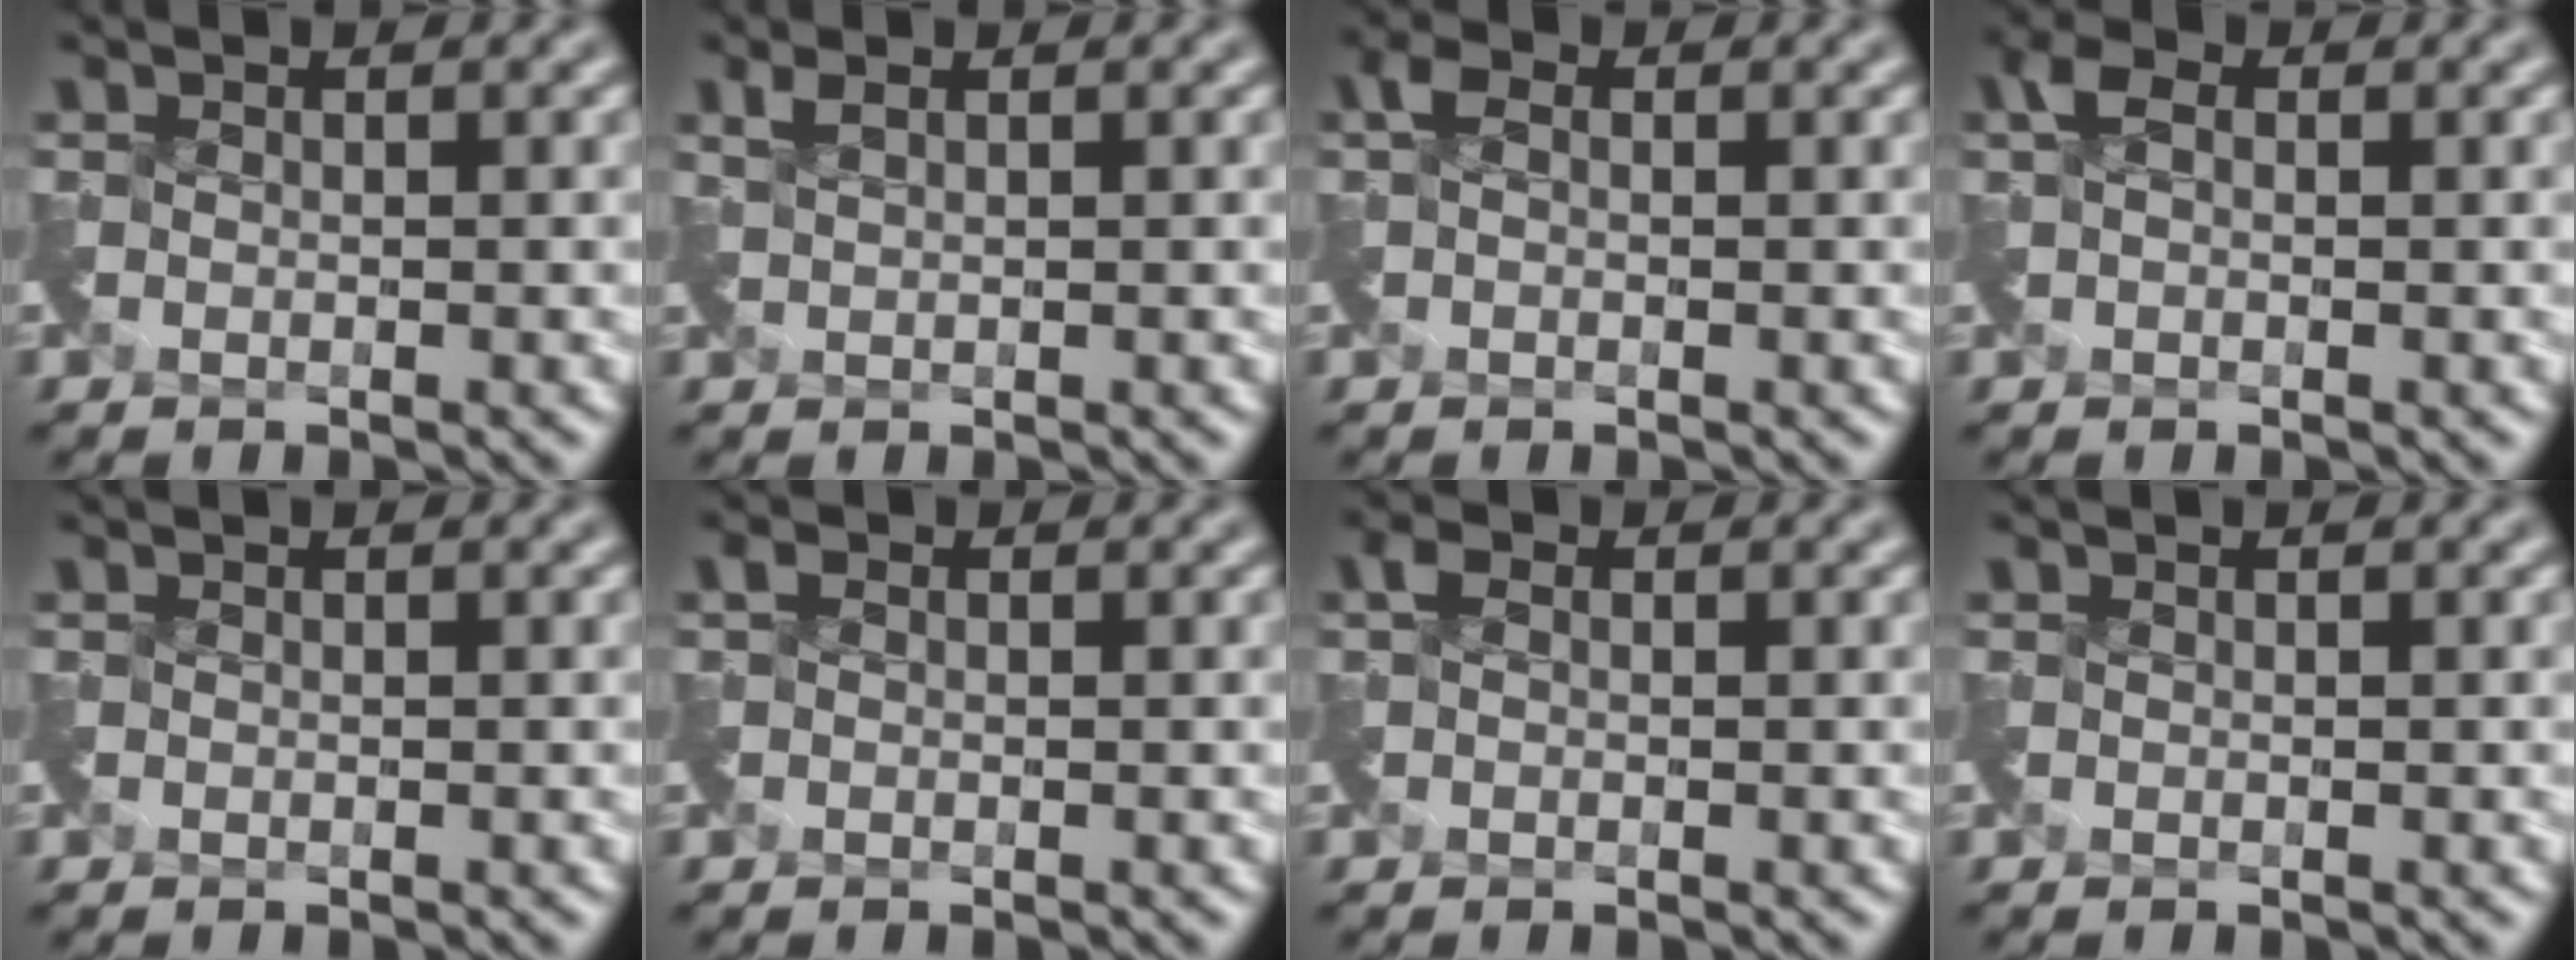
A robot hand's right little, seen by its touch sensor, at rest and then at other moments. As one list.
[{"total": 0.9, "force": [0.8, -0.4, -0.3], "torque": [0.004, 0.002, 0.022]}, {"total": 0.7, "force": [-0.3, 0.6, -0.2], "torque": [0.001, -0.003, -0.006]}, {"total": 0.9, "force": [-0.1, 0.9, 0.2], "torque": [-0.005, -0.002, -0.003]}, {"total": 0.0}, {"total": 0.6, "force": [-0.4, 0.0, -0.4], "torque": [0.005, -0.003, -0.007]}, {"total": 0.6, "force": [-0.4, 0.3, -0.4], "torque": [0.002, -0.003, -0.005]}, {"total": 0.0}]